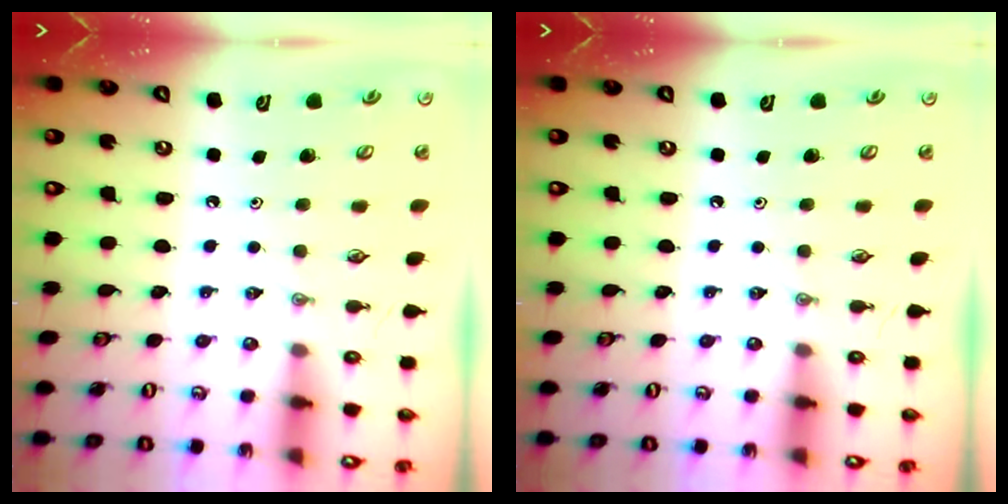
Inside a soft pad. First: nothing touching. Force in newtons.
{"total": 0.0}